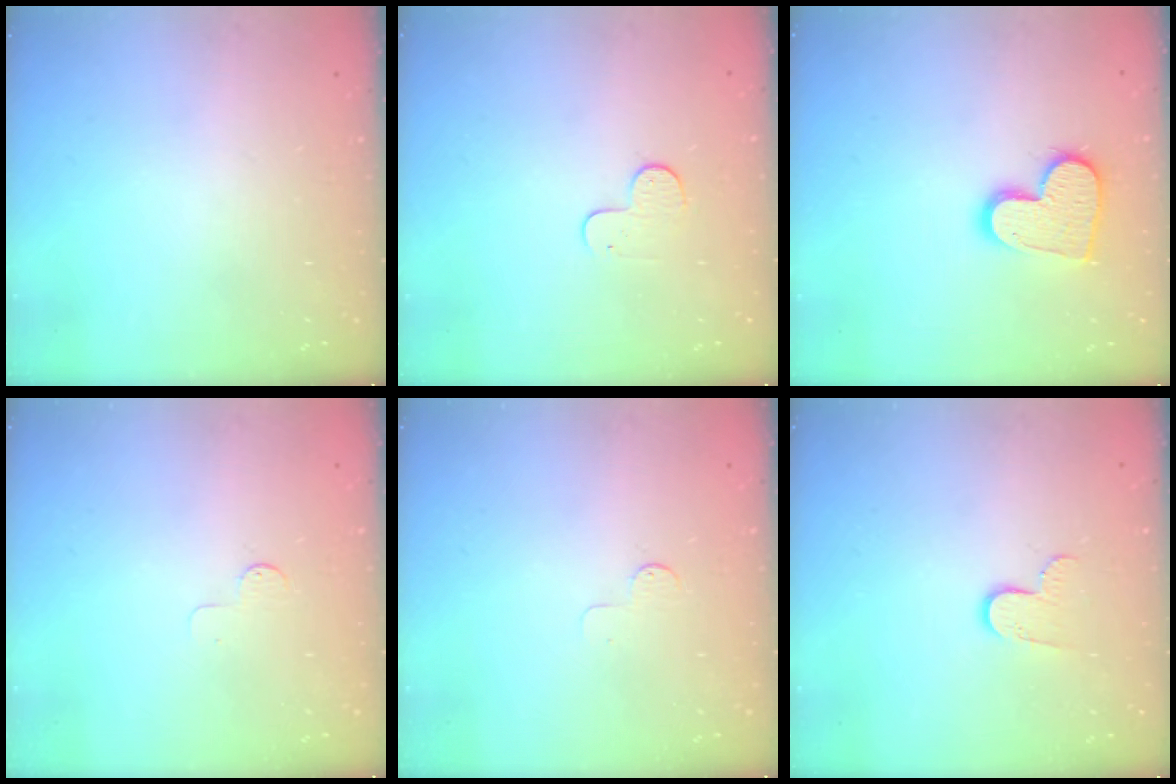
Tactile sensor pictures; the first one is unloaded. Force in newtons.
{"total": 5.0, "press": 5.0, "slide": 0.5}
{"total": 13.8, "press": 13.8, "slide": 1.0}
{"total": 2.7, "press": 2.7, "slide": 0.2}
{"total": 2.7, "press": 2.7, "slide": 0.2}
{"total": 6.7, "press": 6.7, "slide": 0.5}